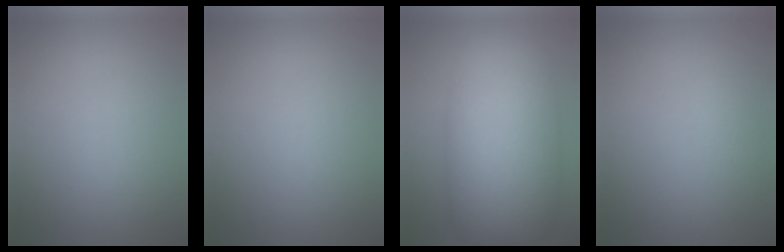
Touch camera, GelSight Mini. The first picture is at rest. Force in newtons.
{"total": 0.0}
{"total": 12.0, "press": 12.0, "slide": 0.2}
{"total": 1.1, "press": 1.1, "slide": 0.0}